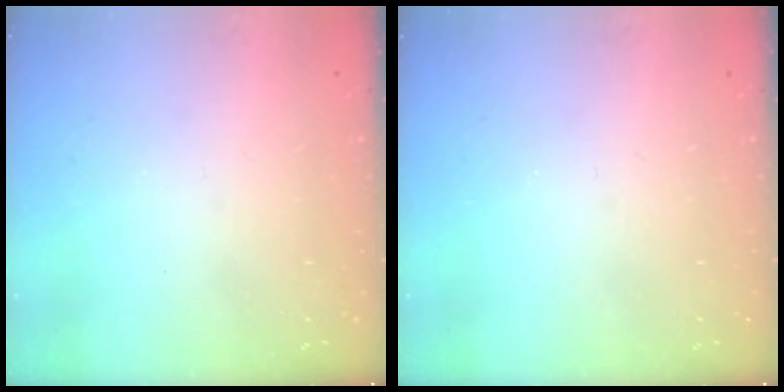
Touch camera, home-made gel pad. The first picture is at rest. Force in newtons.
{"total": 0.0}